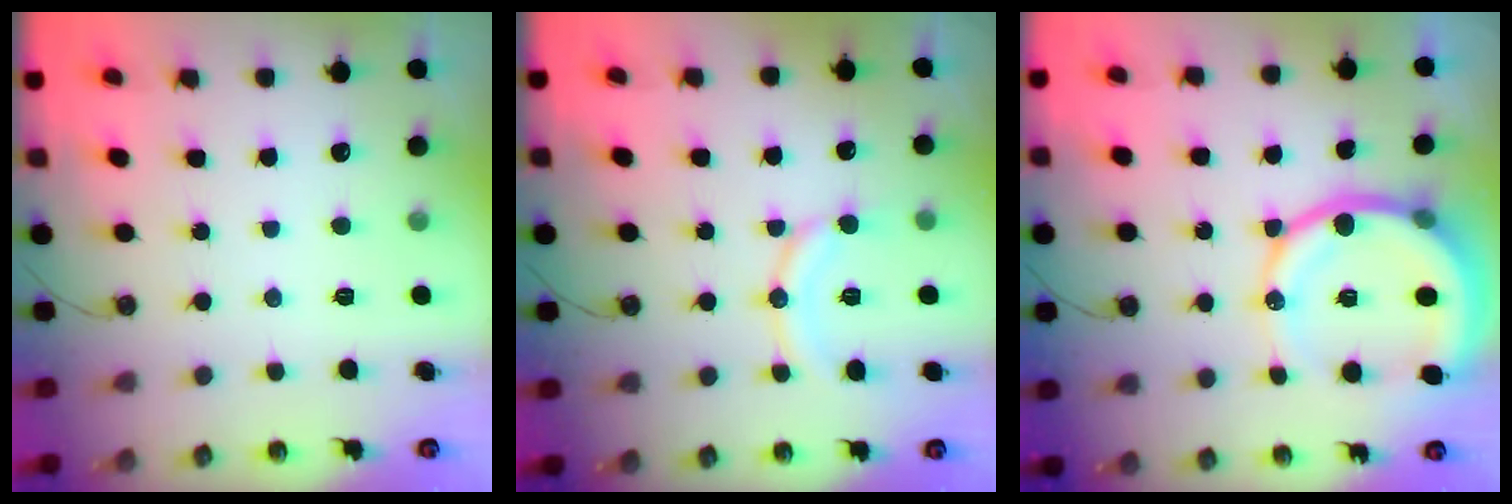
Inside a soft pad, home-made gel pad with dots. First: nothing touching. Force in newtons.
{"total": 10.9, "press": 10.8, "slide": 0.7}
{"total": 17.5, "press": 17.3, "slide": 3.2}